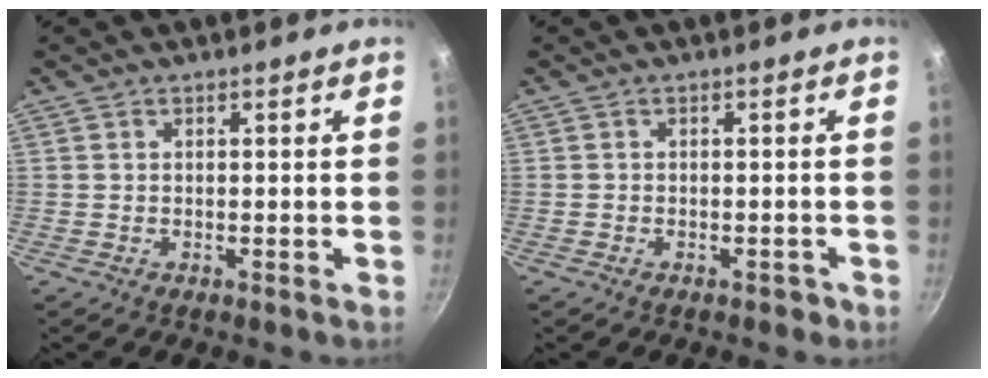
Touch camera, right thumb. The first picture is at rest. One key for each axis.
{"total": 1.5, "fx": -0.9, "fy": 1.0, "fz": 0.6, "tx": 0.001, "ty": 0.016, "tz": -0.002}